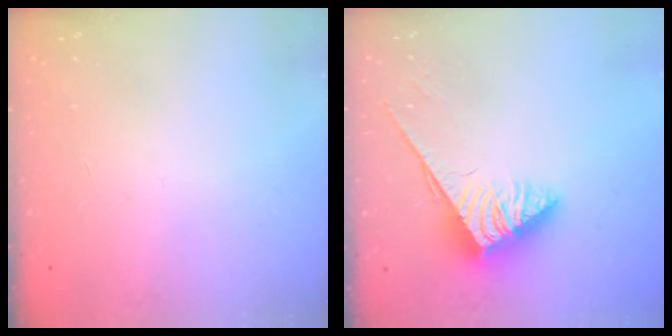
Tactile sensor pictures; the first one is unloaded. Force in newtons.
{"total": 3.7, "press": 3.7, "slide": 0.6}